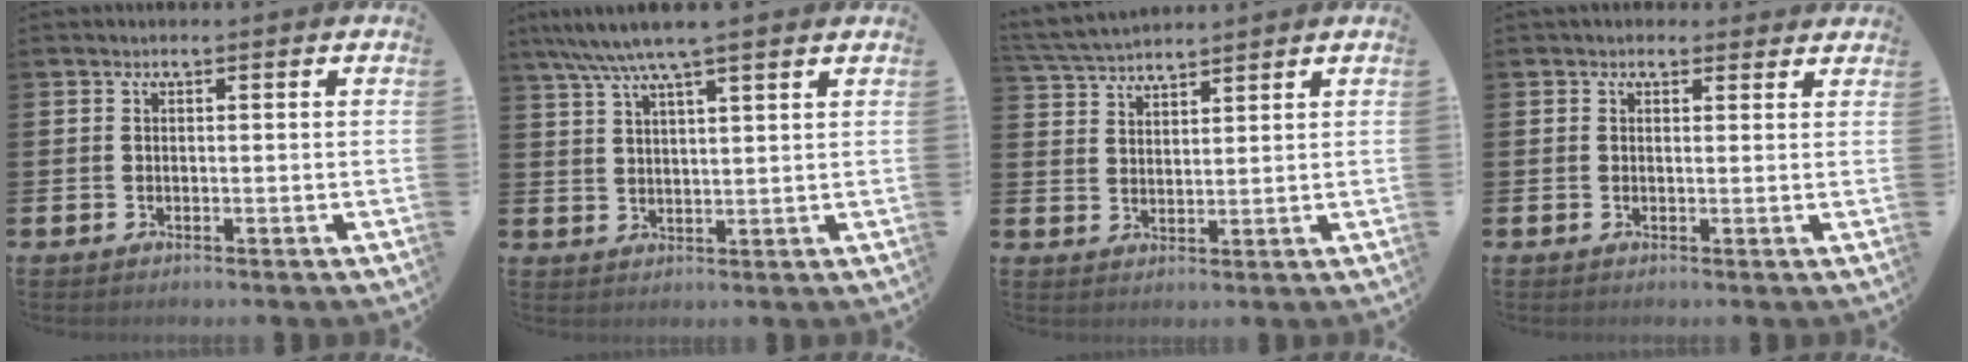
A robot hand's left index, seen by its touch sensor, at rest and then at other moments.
{"total": 6.6, "force": [5.6, 0.4, 3.5], "torque": [-0.085, -0.012, 0.101]}
{"total": 4.2, "force": [4.1, 0.6, 0.5], "torque": [-0.027, -0.016, 0.074]}
{"total": 1.5, "force": [1.3, 0.7, 0.0], "torque": [0.009, 0.002, 0.022]}